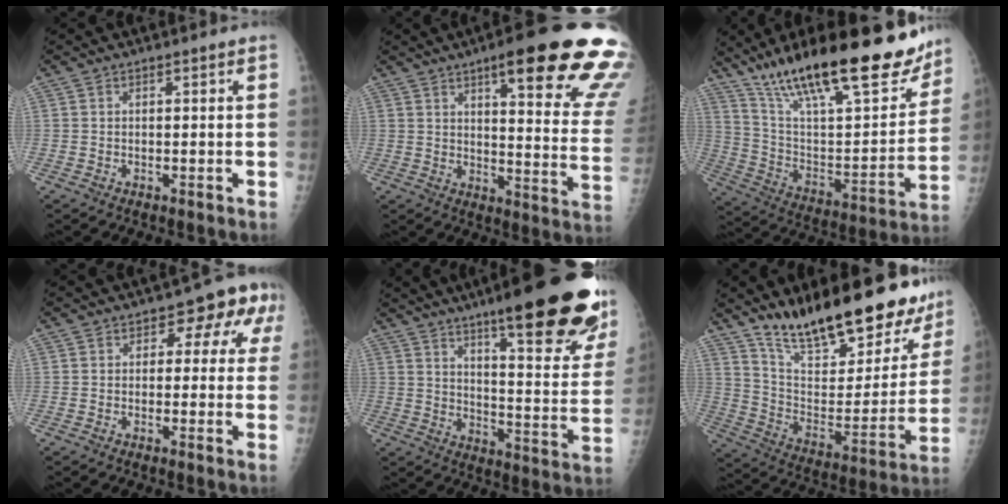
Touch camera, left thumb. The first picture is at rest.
{"total": 25.1, "force": [14.7, 5.2, 19.7], "torque": [-0.200, -0.048, 0.187]}
{"total": 31.7, "force": [21.9, 9.0, 21.1], "torque": [-0.306, -0.060, 0.354]}
{"total": 7.2, "force": [2.0, 4.8, 5.0], "torque": [-0.006, 0.009, 0.011]}
{"total": 28.1, "force": [18.1, 5.8, 20.7], "torque": [-0.235, -0.079, 0.250]}
{"total": 26.9, "force": [20.7, 9.5, 14.3], "torque": [-0.177, -0.094, 0.320]}